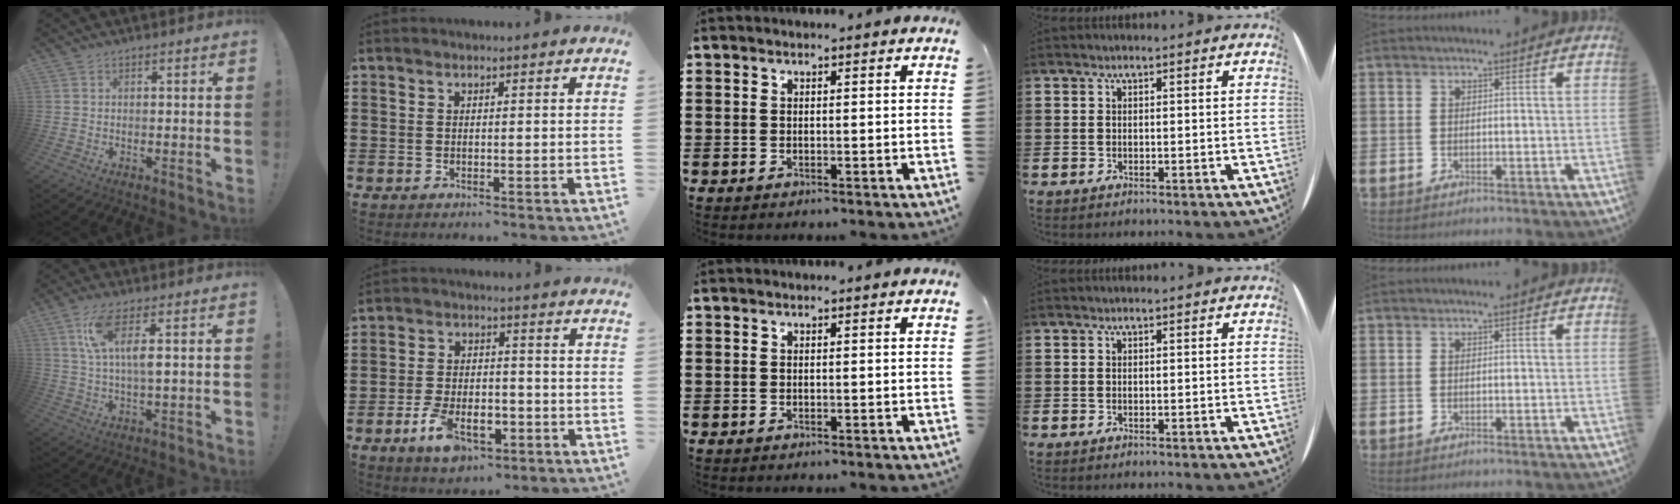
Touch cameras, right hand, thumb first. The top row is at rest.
{"thumb": {"total": 9.7, "force": [3.3, 2.5, 8.8], "torque": [-0.161, -0.007, 0.055]}, "index": {"total": 7.5, "force": [-3.7, 3.8, 5.2], "torque": [-0.109, 0.007, -0.070]}}